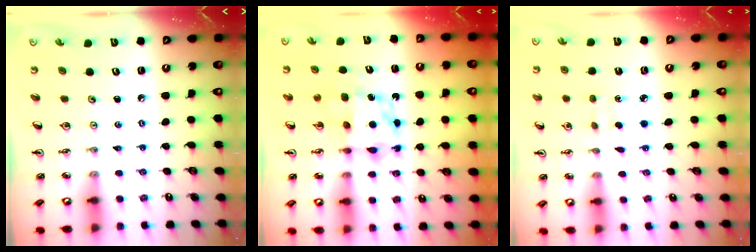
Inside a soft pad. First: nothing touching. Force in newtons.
{"total": 6.4, "press": 6.4, "slide": 0.5}
{"total": 2.8, "press": 2.7, "slide": 0.7}